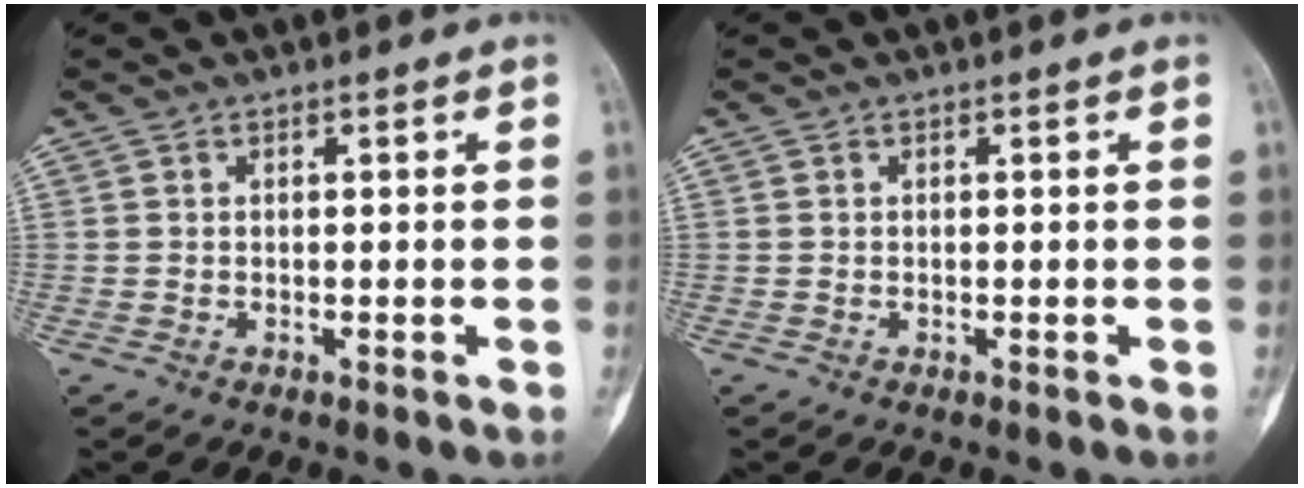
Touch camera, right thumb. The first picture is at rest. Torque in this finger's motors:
{"motor_torque": [0.01, -0.01, 0.01, -0.01, 0.00]}